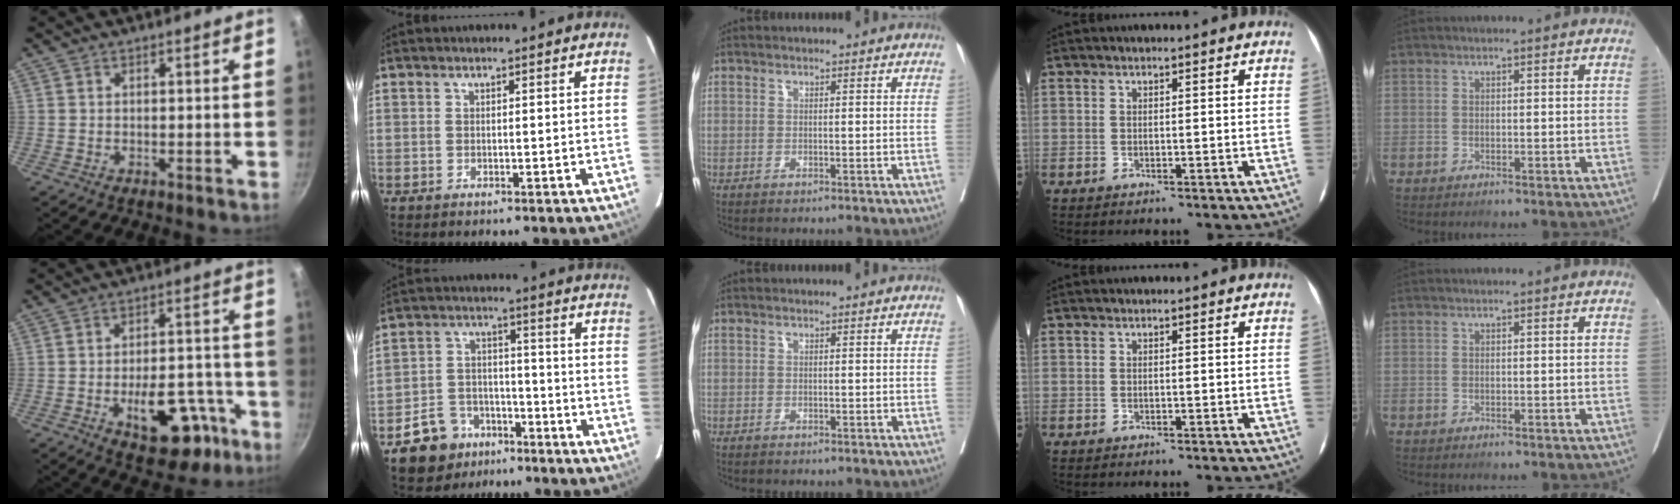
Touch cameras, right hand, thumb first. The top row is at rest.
{"thumb": {"total": 14.7, "force": [-6.7, 7.3, 10.9], "torque": [-0.131, 0.047, -0.085]}, "index": {"total": 9.2, "force": [-5.7, 6.7, 2.8], "torque": [-0.057, 0.016, -0.091]}}